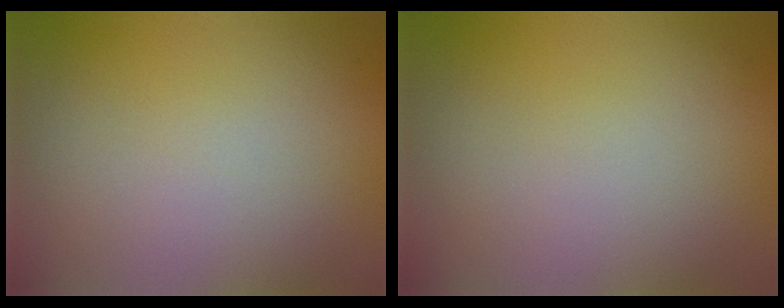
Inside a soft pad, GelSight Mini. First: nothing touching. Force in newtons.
{"total": 0.0}